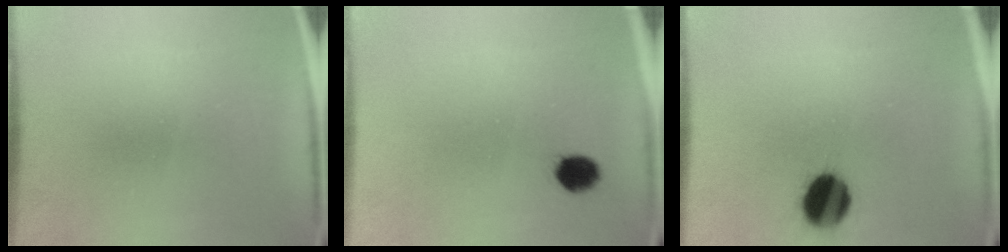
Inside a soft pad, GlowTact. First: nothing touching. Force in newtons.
{"total": 3.7}
{"total": 10.7}